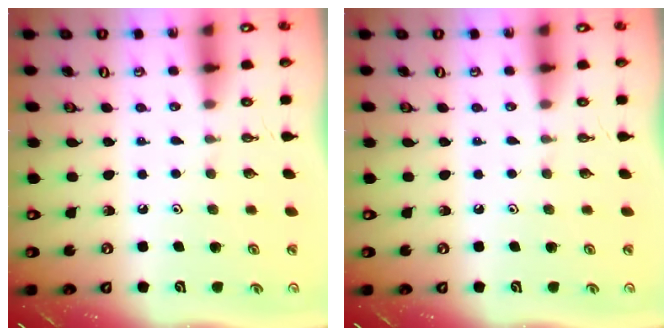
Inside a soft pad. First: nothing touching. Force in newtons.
{"total": 0.0}